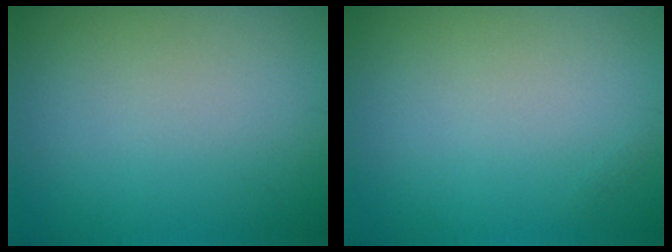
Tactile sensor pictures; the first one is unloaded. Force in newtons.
{"total": 0.0}